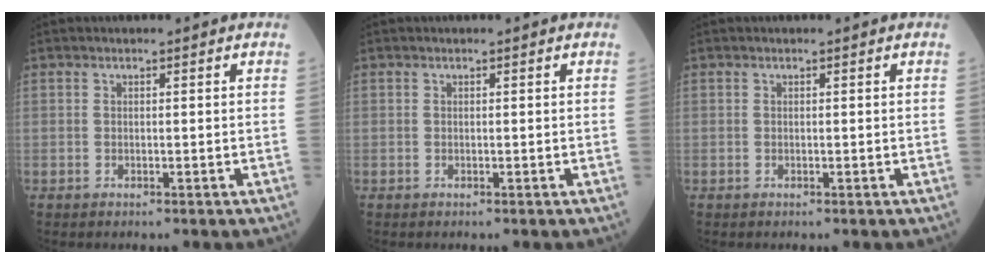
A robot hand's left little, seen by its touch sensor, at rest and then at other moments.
{"total": 0.0}
{"total": 0.0}